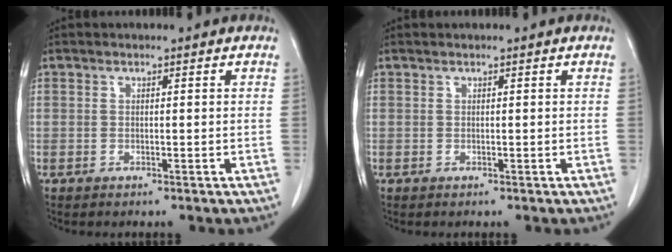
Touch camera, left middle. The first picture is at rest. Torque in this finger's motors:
{"motor_torque": [0.58, -0.70, 0.05, 0.01]}